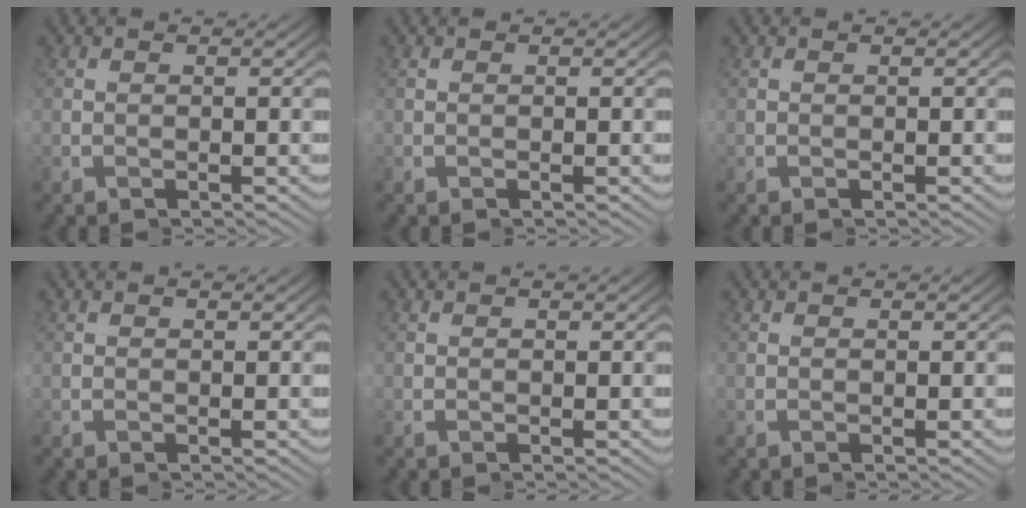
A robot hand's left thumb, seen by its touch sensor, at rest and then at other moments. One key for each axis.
{"total": 0.0}
{"total": 0.0}
{"total": 0.0}
{"total": 0.0}
{"total": 0.0}